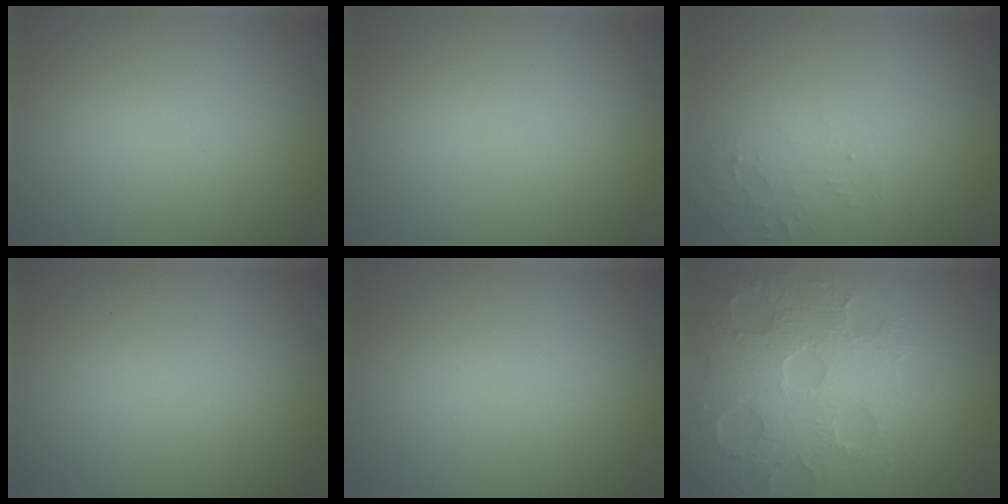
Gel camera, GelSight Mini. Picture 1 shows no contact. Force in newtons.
{"total": 0.0}
{"total": 1.6, "press": 1.5, "slide": 0.3}
{"total": 0.0}
{"total": 0.0}
{"total": 7.5, "press": 5.8, "slide": 4.8}